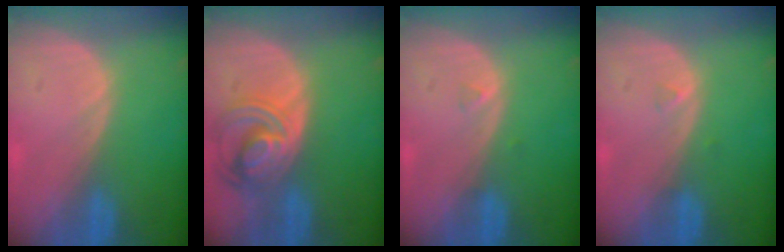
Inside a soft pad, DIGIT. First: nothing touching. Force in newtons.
{"total": 8.2, "press": 7.2, "slide": 4.1}
{"total": 0.7, "press": 0.7, "slide": 0.2}
{"total": 0.7, "press": 0.7, "slide": 0.2}